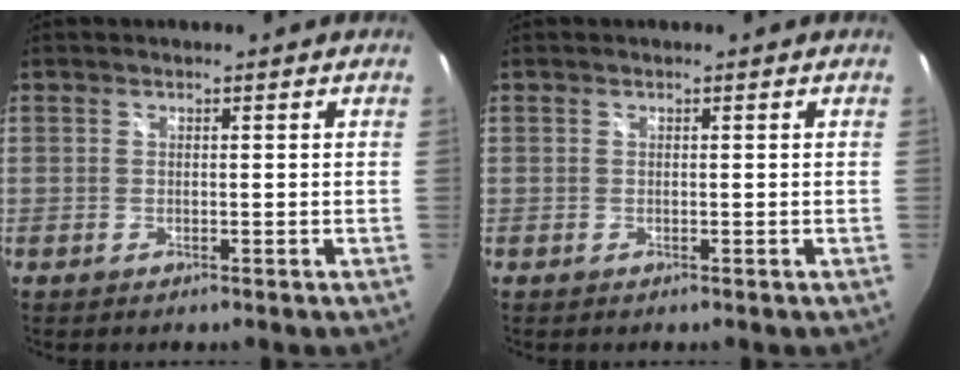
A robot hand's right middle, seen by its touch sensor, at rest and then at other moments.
{"total": 0.0}